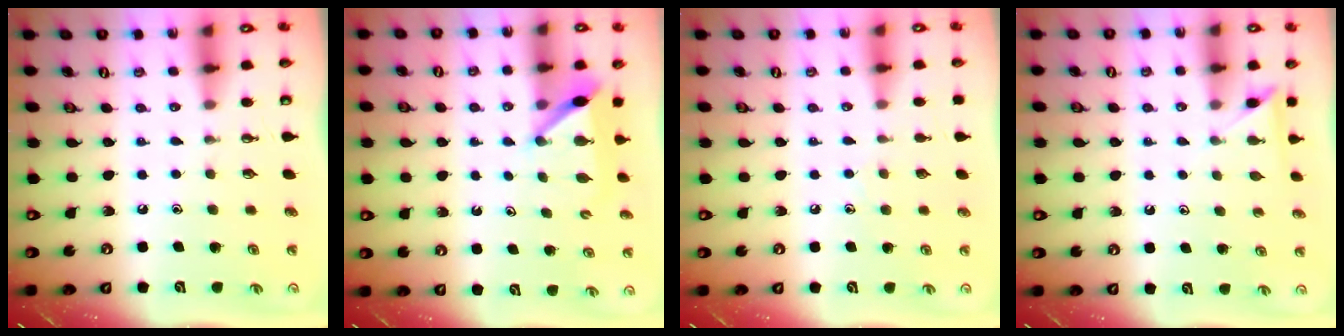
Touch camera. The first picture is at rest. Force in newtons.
{"total": 6.2, "press": 6.2, "slide": 0.7}
{"total": 5.5, "press": 5.5, "slide": 0.6}
{"total": 3.3, "press": 3.3, "slide": 0.4}